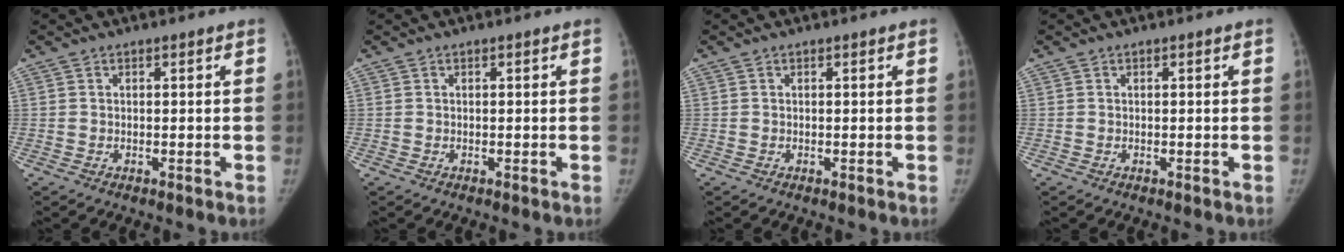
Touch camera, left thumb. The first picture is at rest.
{"total": 0.0}
{"total": 0.0}
{"total": 0.0}